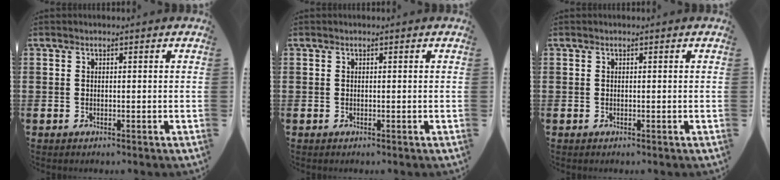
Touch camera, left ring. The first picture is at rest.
{"total": 0.0}
{"total": 0.0}